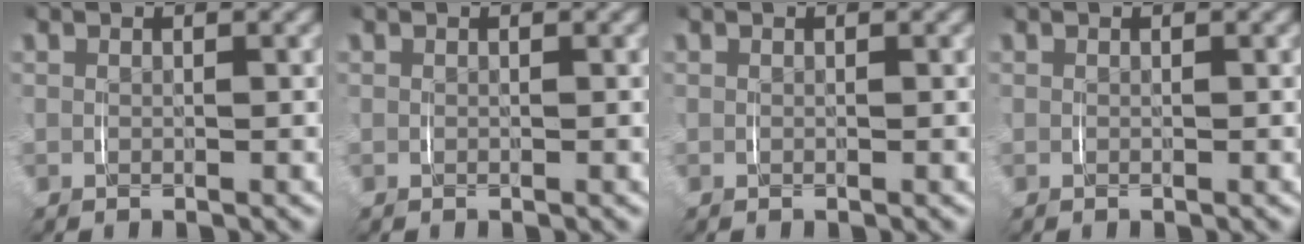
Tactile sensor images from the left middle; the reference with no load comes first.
{"total": 0.0}
{"total": 0.0}
{"total": 0.0}